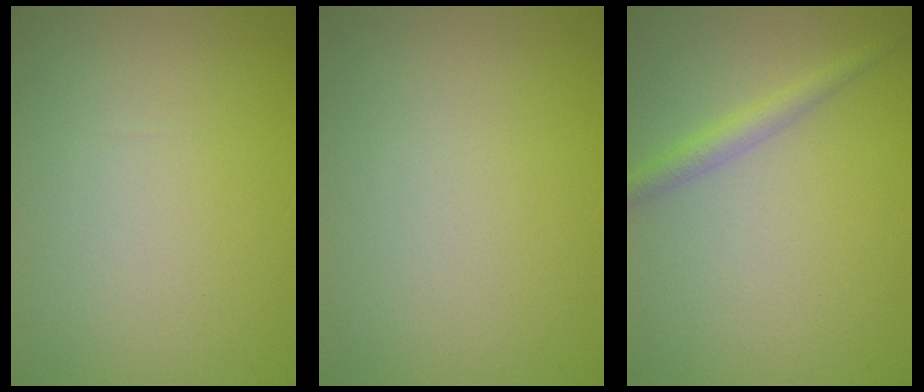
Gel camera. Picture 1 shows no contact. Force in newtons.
{"total": 0.0}
{"total": 1.9, "press": 1.9, "slide": 0.0}